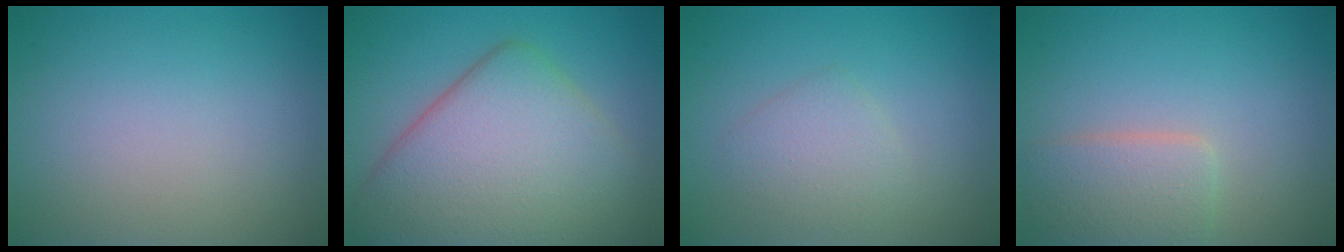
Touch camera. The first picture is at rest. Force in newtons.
{"total": 10.0, "press": 10.0, "slide": 0.4}
{"total": 2.2, "press": 2.2, "slide": 0.1}
{"total": 3.2, "press": 3.2, "slide": 0.1}